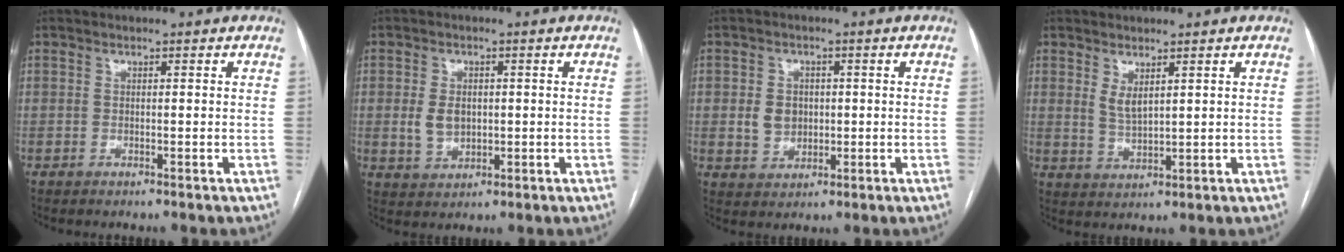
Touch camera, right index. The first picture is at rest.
{"total": 4.4, "force": [0.1, 3.2, 3.1], "torque": [-0.062, 0.004, 0.011]}
{"total": 4.5, "force": [0.2, 3.9, 2.4], "torque": [-0.041, 0.009, 0.014]}
{"total": 2.9, "force": [1.7, 1.0, 2.2], "torque": [-0.047, -0.008, 0.041]}